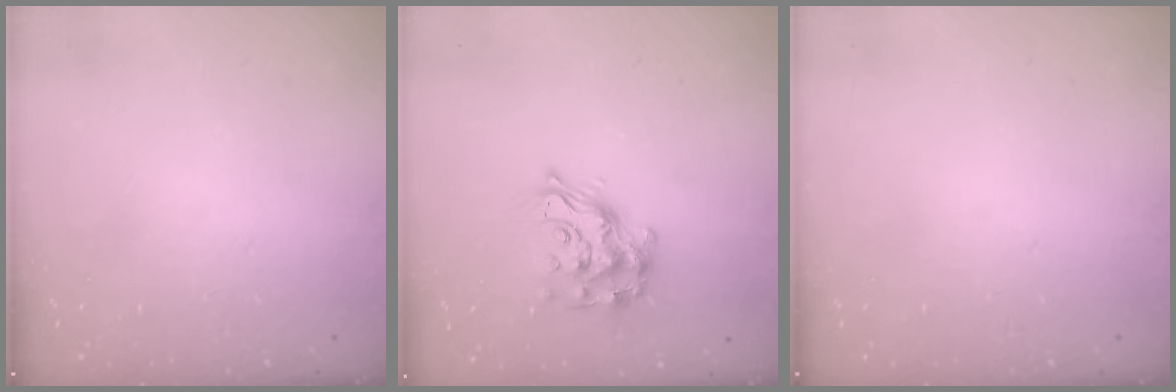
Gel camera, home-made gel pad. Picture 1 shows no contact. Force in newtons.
{"total": 12.9, "press": 12.8, "slide": 1.0}
{"total": 0.0}